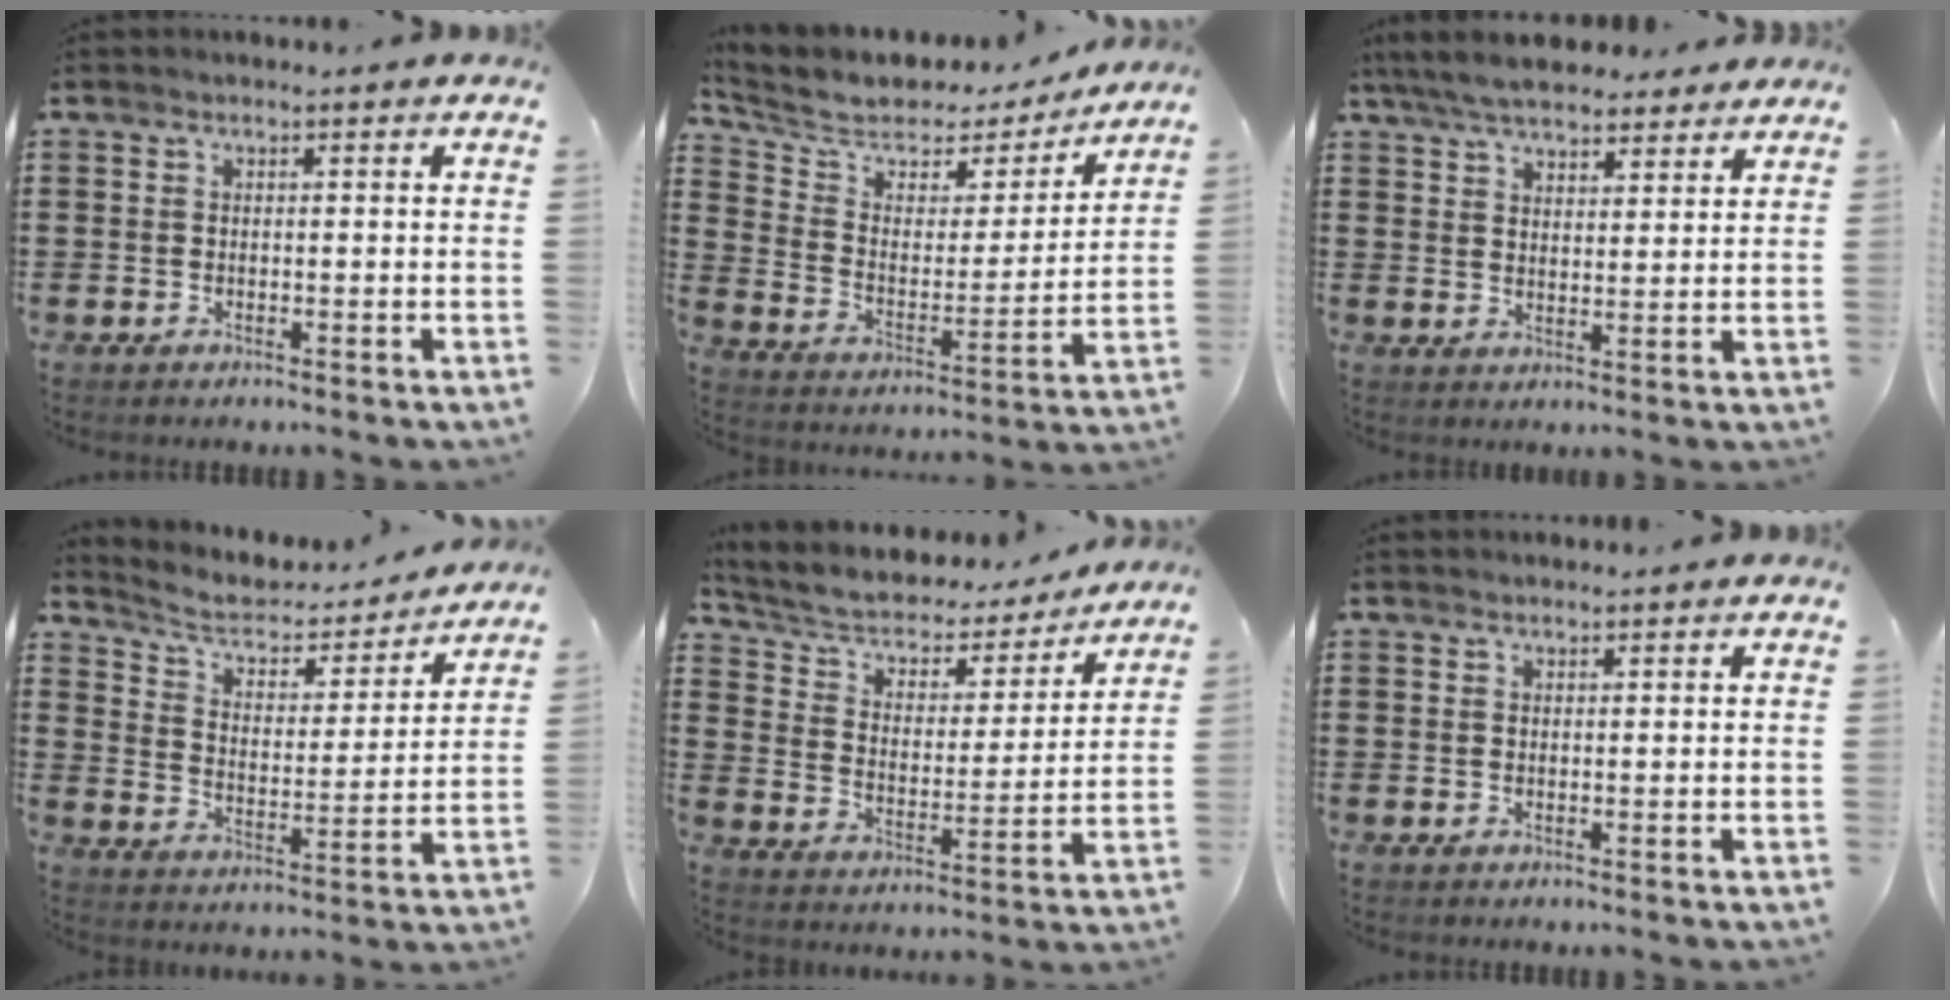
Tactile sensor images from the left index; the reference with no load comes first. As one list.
[{"total": 5.7, "force": [4.7, 2.8, 1.5], "torque": [-0.065, -0.033, 0.075]}, {"total": 6.2, "force": [5.6, 1.8, 2.2], "torque": [-0.061, -0.007, 0.105]}, {"total": 4.6, "force": [3.9, 1.6, 1.7], "torque": [-0.056, -0.028, 0.059]}, {"total": 4.7, "force": [3.9, 2.1, 1.6], "torque": [-0.056, -0.030, 0.059]}, {"total": 0.7, "force": [0.7, 0.1, 0.1], "torque": [-0.004, -0.001, 0.015]}]